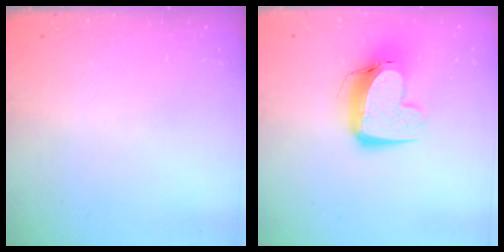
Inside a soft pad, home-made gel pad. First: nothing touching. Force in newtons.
{"total": 12.0, "press": 12.0, "slide": 1.2}